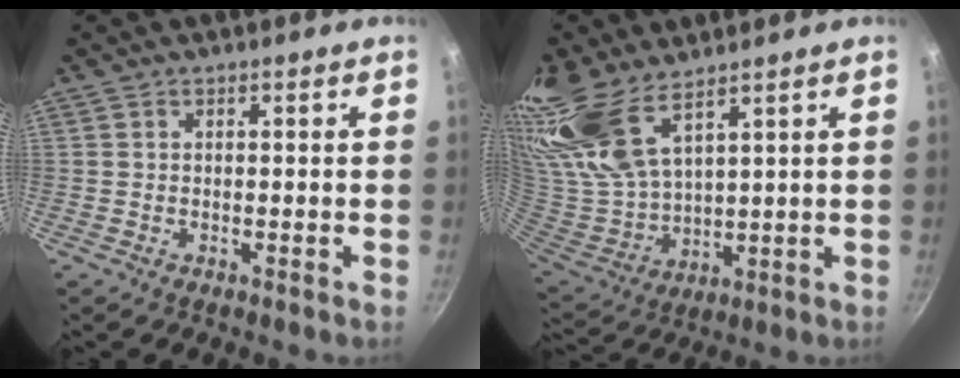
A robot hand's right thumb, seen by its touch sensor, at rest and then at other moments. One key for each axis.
{"total": 15.7, "fx": 11.4, "fy": 5.8, "fz": 9.1, "tx": -0.182, "ty": -0.070, "tz": 0.246}